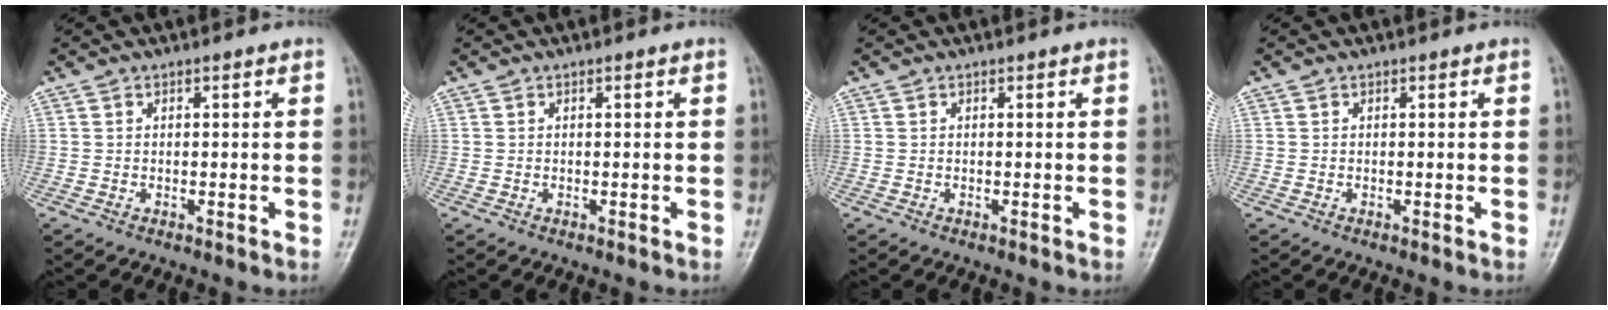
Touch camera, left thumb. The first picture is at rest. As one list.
[{"total": 0.0}, {"total": 0.0}, {"total": 0.0}]